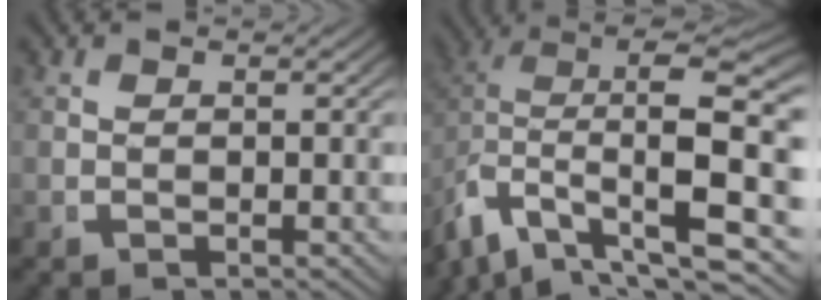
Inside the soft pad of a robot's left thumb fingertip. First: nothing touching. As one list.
[{"total": 12.3, "force": [-2.0, 6.9, 10.0], "torque": [-0.155, -0.035, -0.018]}]